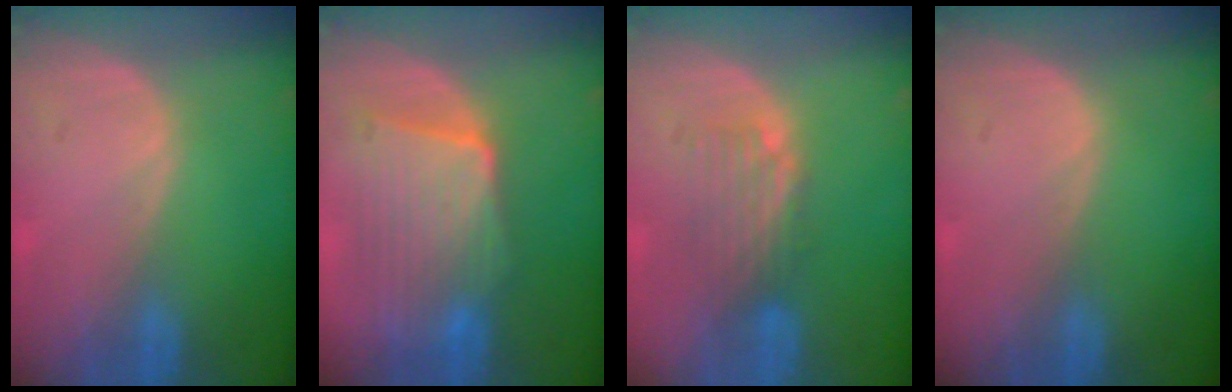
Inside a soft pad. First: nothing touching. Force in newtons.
{"total": 9.3, "press": 8.6, "slide": 3.3}
{"total": 4.7, "press": 4.0, "slide": 2.5}
{"total": 0.0}